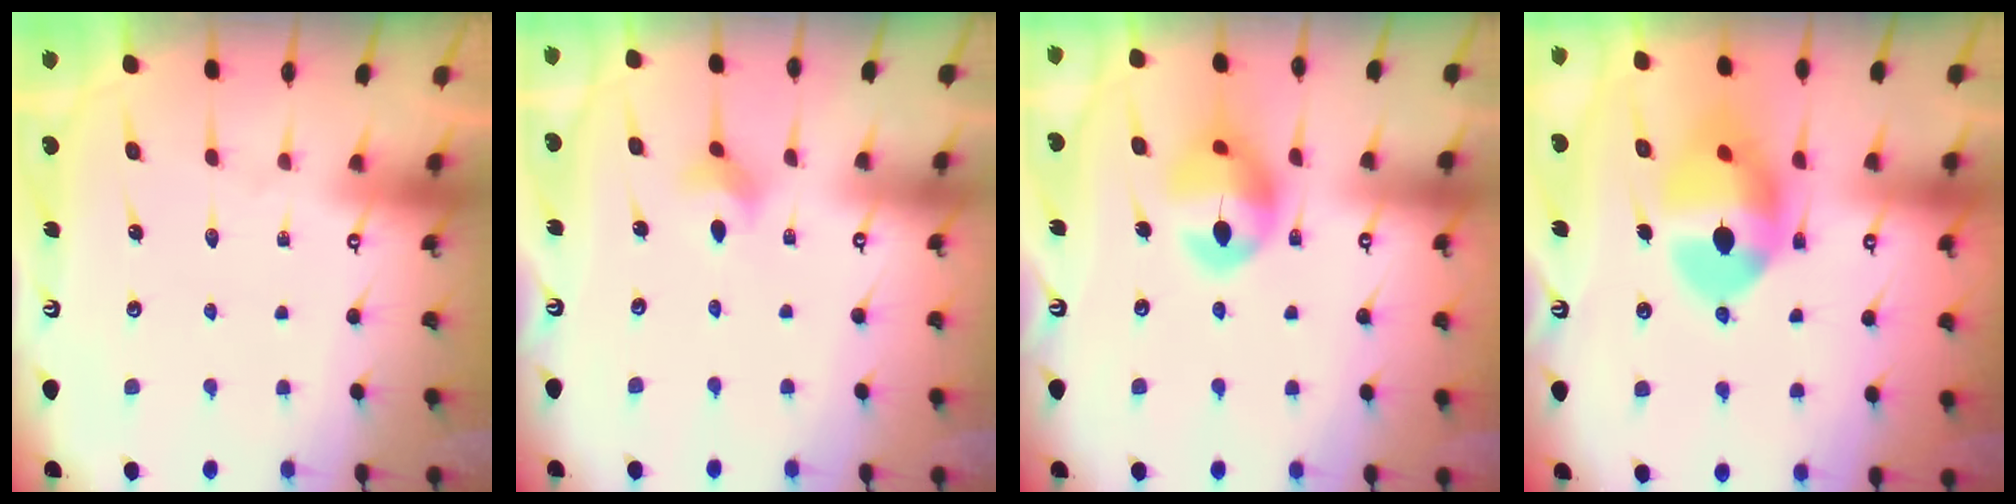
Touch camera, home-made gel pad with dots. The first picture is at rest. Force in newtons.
{"total": 4.3, "press": 4.3, "slide": 0.5}
{"total": 14.1, "press": 14.0, "slide": 1.5}
{"total": 13.9, "press": 13.8, "slide": 1.7}